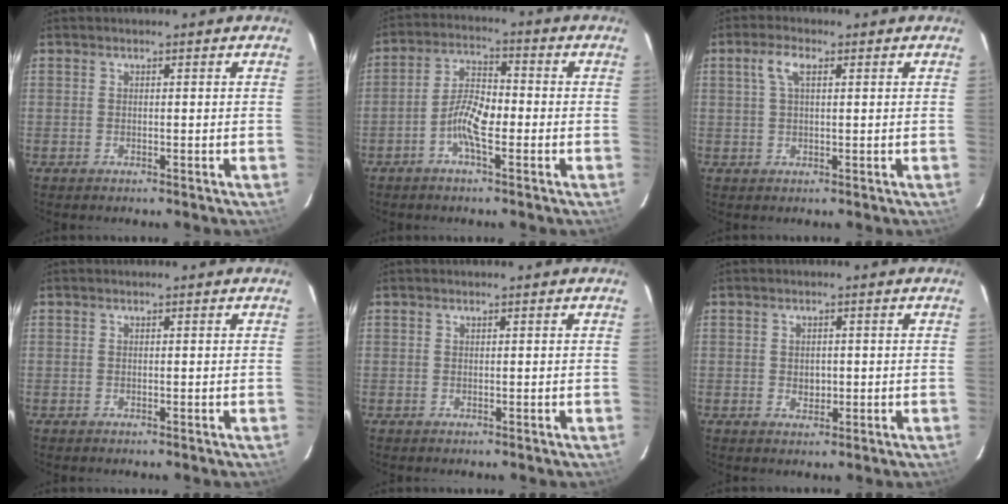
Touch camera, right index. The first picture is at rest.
{"total": 6.6, "force": [-2.5, 2.0, 5.7], "torque": [-0.118, 0.015, -0.052]}
{"total": 3.7, "force": [1.4, 1.5, 3.1], "torque": [-0.063, 0.010, 0.027]}
{"total": 0.0}
{"total": 0.0}
{"total": 2.0, "force": [-0.1, 1.7, 1.1], "torque": [-0.014, 0.004, 0.001]}